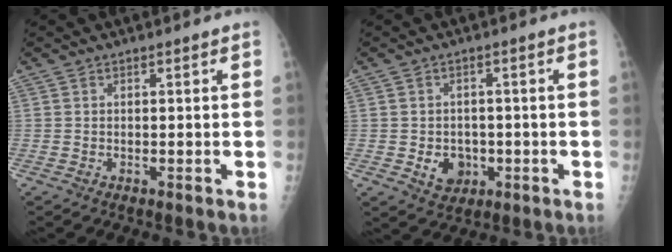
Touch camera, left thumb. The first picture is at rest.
{"total": 5.3, "force": [-1.4, 4.3, 2.7], "torque": [-0.016, 0.007, -0.012]}